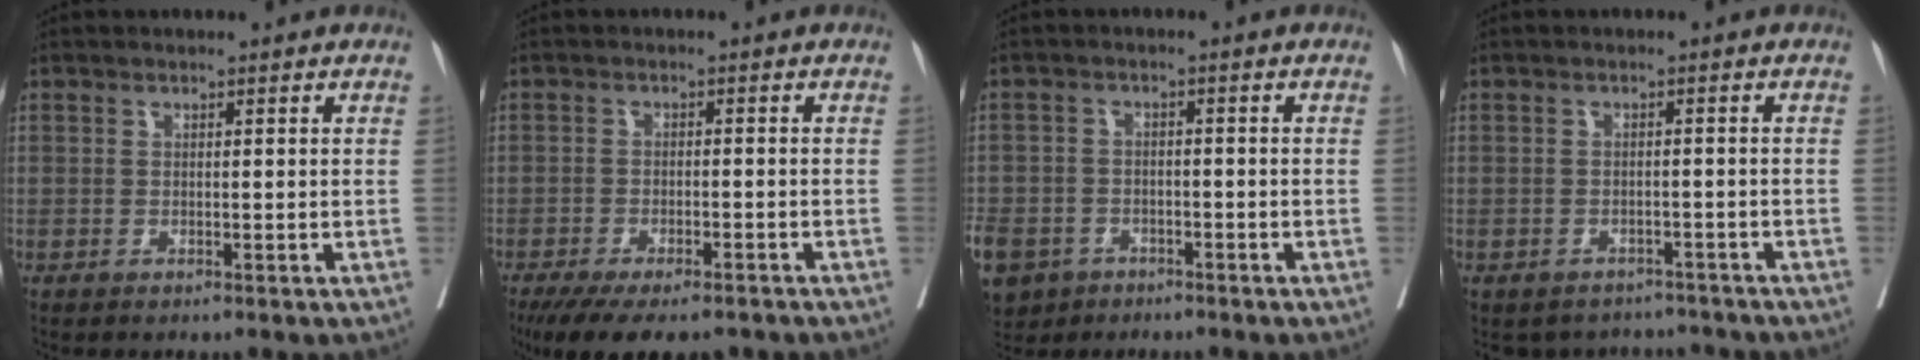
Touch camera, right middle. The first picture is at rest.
{"total": 13.3, "force": [-10.5, 3.5, 7.3], "torque": [-0.132, -0.026, -0.151]}
{"total": 14.5, "force": [-7.9, 10.8, 5.7], "torque": [-0.187, -0.017, -0.121]}
{"total": 9.0, "force": [-8.2, 3.4, 1.2], "torque": [-0.025, 0.017, -0.097]}